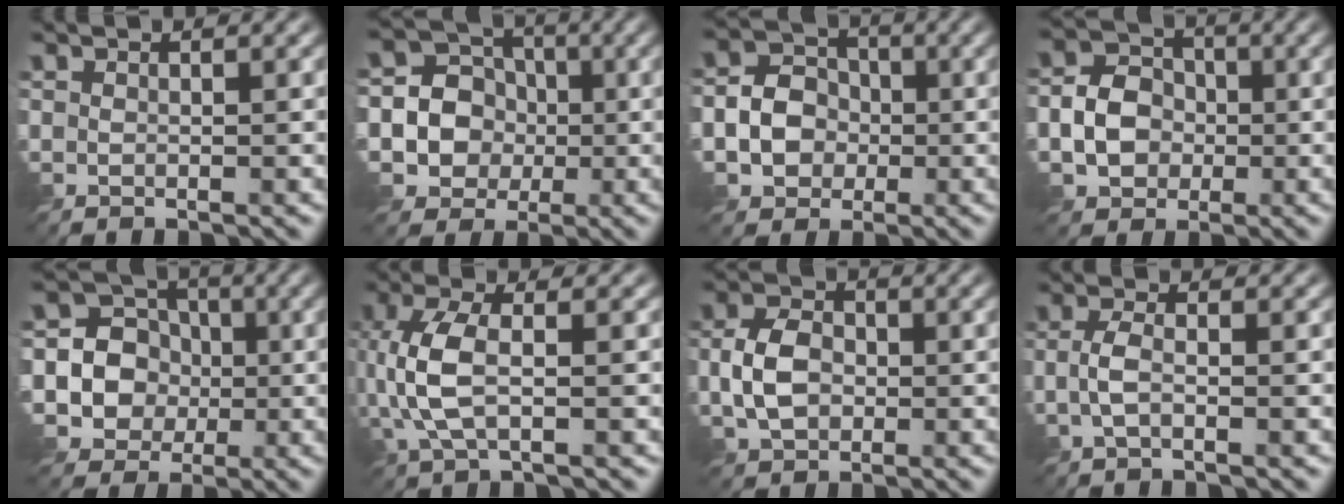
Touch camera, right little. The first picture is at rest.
{"total": 7.1, "force": [-1.2, 6.6, 2.4], "torque": [-0.044, 0.020, -0.045]}
{"total": 4.4, "force": [-1.2, 3.7, 2.0], "torque": [-0.027, 0.005, -0.033]}
{"total": 4.4, "force": [-1.2, 3.7, 2.1], "torque": [-0.034, 0.004, -0.029]}
{"total": 7.9, "force": [-1.2, 7.4, 2.5], "torque": [-0.051, 0.018, -0.044]}
{"total": 5.7, "force": [-0.4, 2.8, 5.0], "torque": [-0.127, 0.000, -0.009]}
{"total": 4.6, "force": [-0.8, 3.4, 3.0], "torque": [-0.065, 0.002, -0.020]}
{"total": 2.2, "force": [-0.8, 0.8, 1.9], "torque": [-0.045, 0.001, -0.021]}